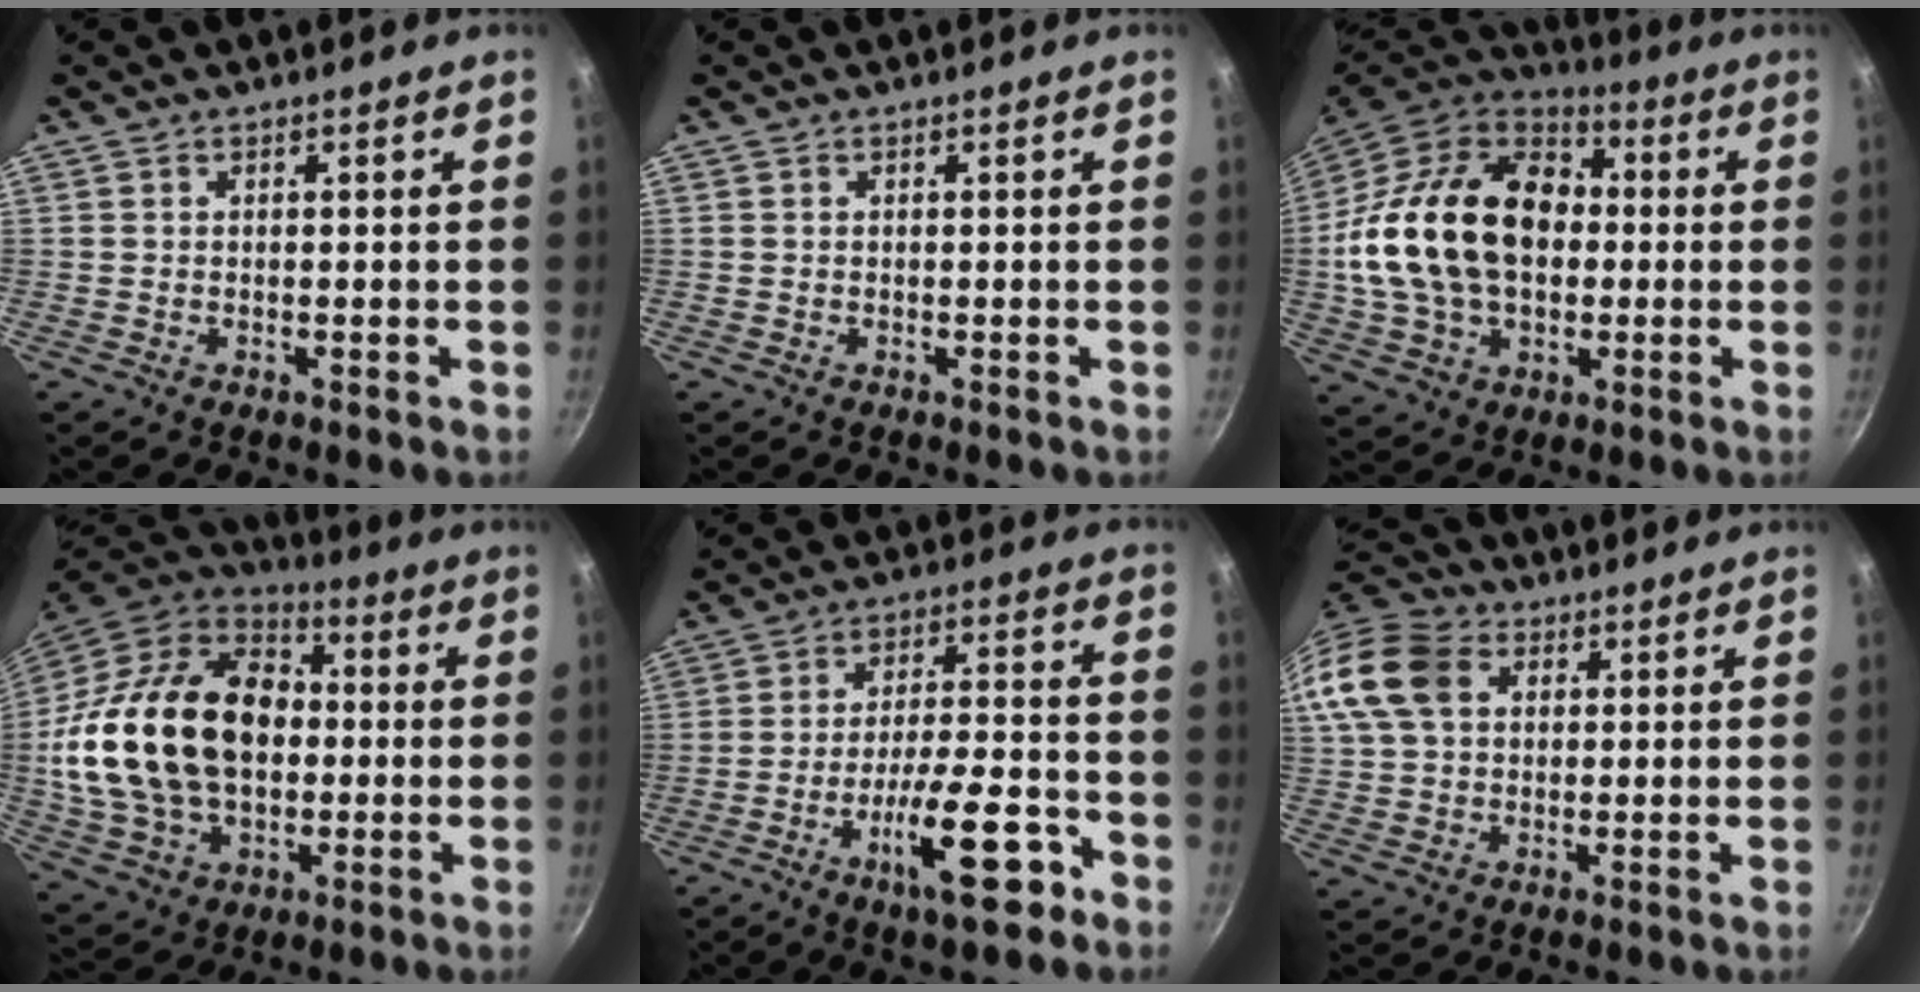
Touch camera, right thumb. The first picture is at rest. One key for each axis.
{"total": 0.0}
{"total": 25.4, "fx": 1.1, "fy": 17.7, "fz": 18.1, "tx": -0.312, "ty": 0.036, "tz": 0.019}
{"total": 28.1, "fx": 0.7, "fy": 19.4, "fz": 20.3, "tx": -0.364, "ty": 0.033, "tz": 0.017}
{"total": 13.4, "fx": -6.9, "fy": 3.9, "fz": 10.8, "tx": -0.157, "ty": 0.043, "tz": -0.110}
{"total": 15.9, "fx": 4.5, "fy": 11.9, "fz": 9.5, "tx": -0.202, "ty": 0.024, "tz": 0.071}